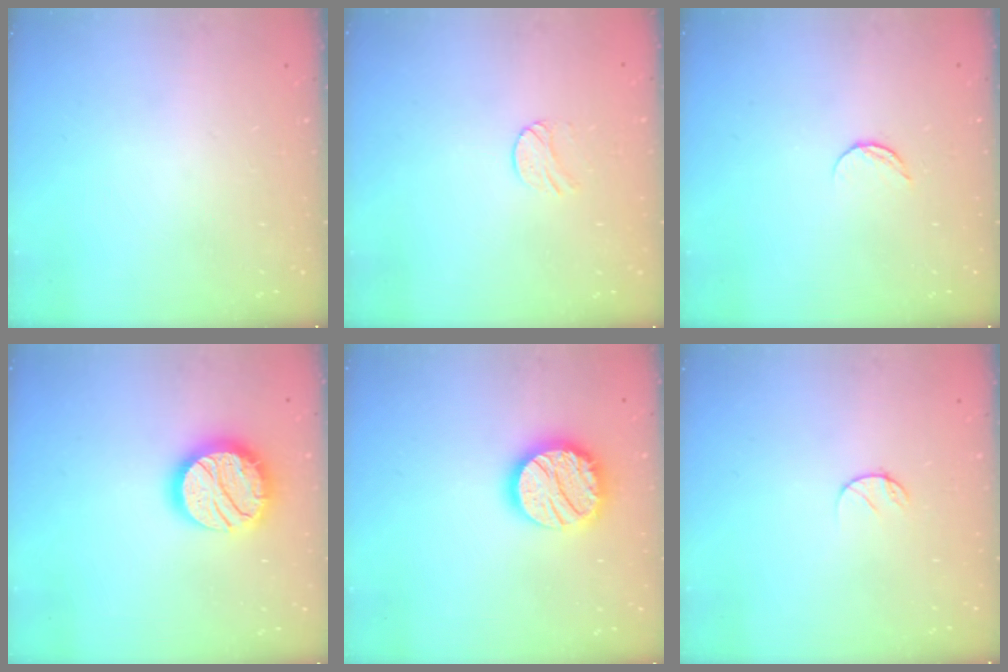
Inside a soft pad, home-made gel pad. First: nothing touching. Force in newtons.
{"total": 6.2, "press": 6.2, "slide": 0.5}
{"total": 4.4, "press": 4.4, "slide": 0.4}
{"total": 19.5, "press": 19.4, "slide": 1.3}
{"total": 18.1, "press": 18.1, "slide": 1.3}
{"total": 4.3, "press": 4.3, "slide": 0.3}